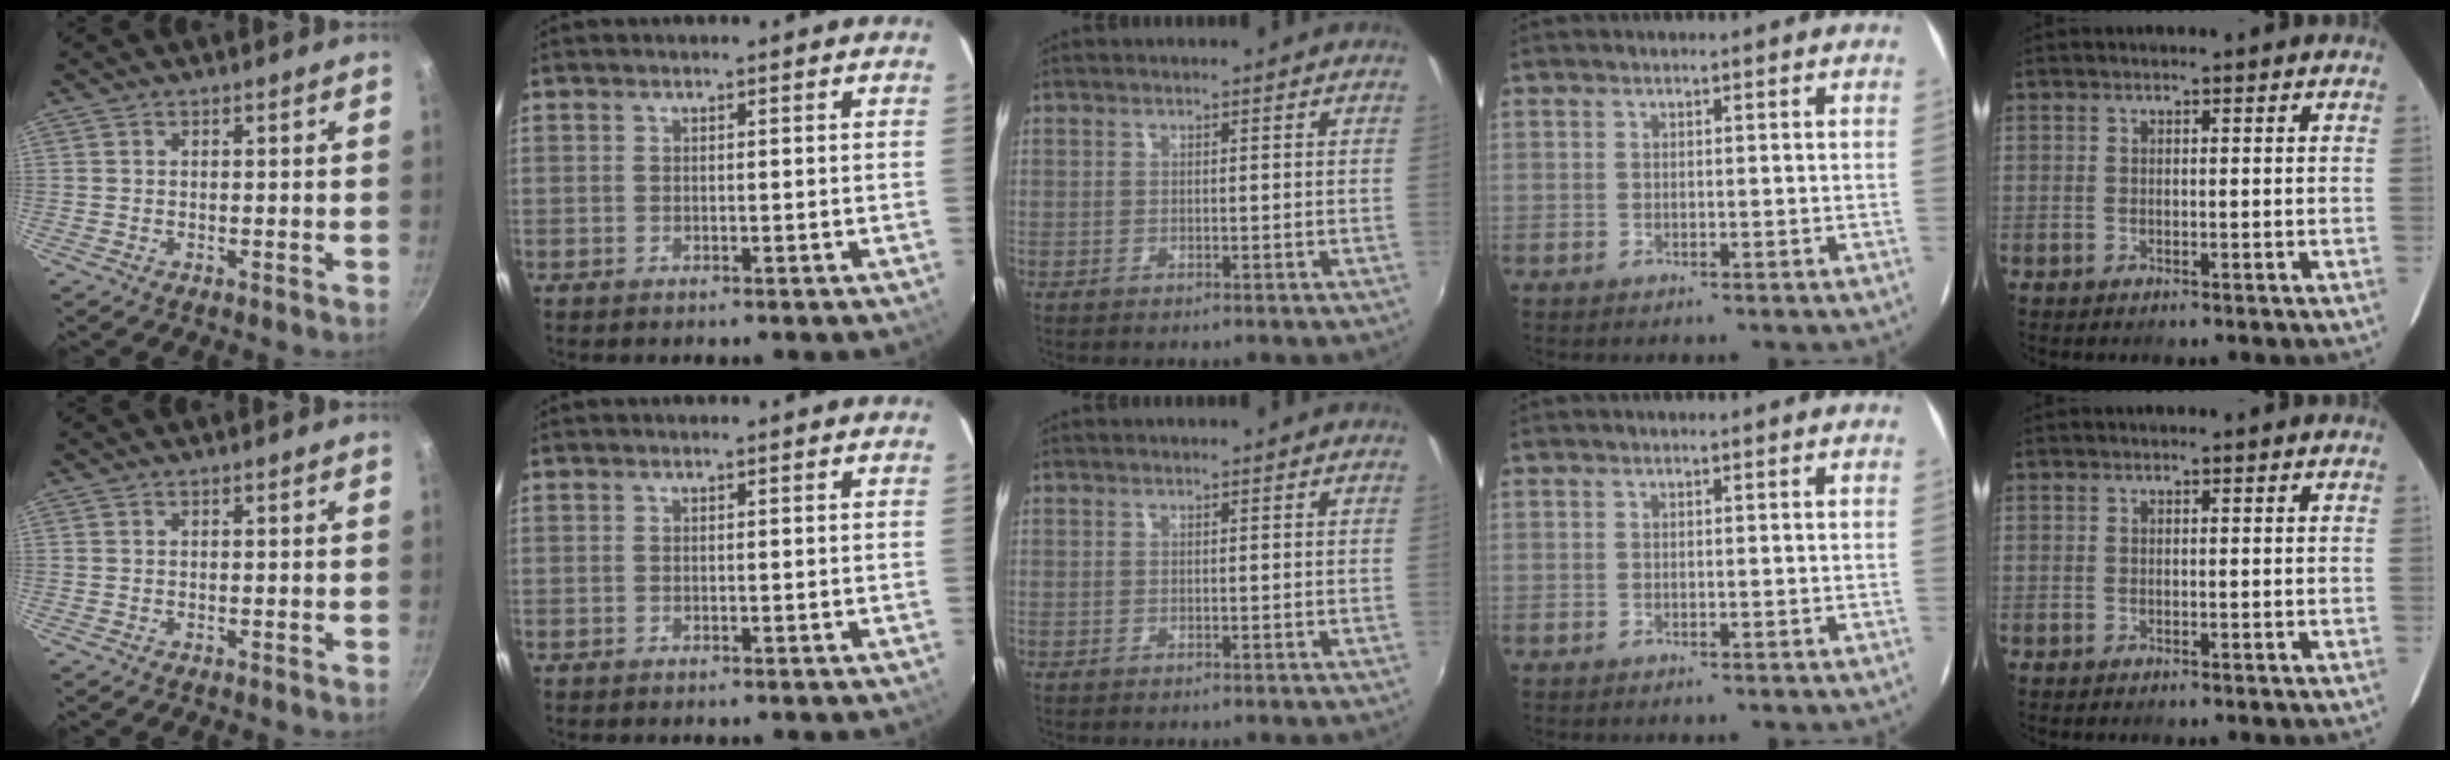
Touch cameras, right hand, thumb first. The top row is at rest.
{}